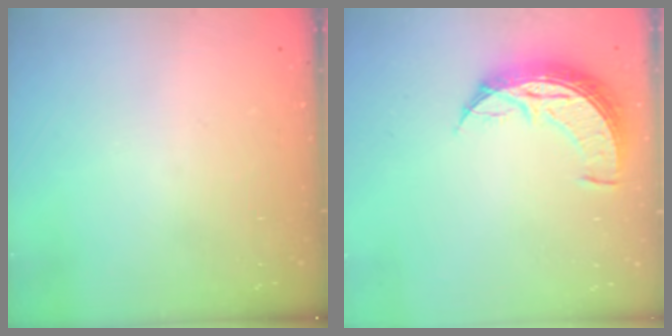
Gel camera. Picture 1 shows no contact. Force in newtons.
{"total": 8.6, "press": 8.6, "slide": 0.8}